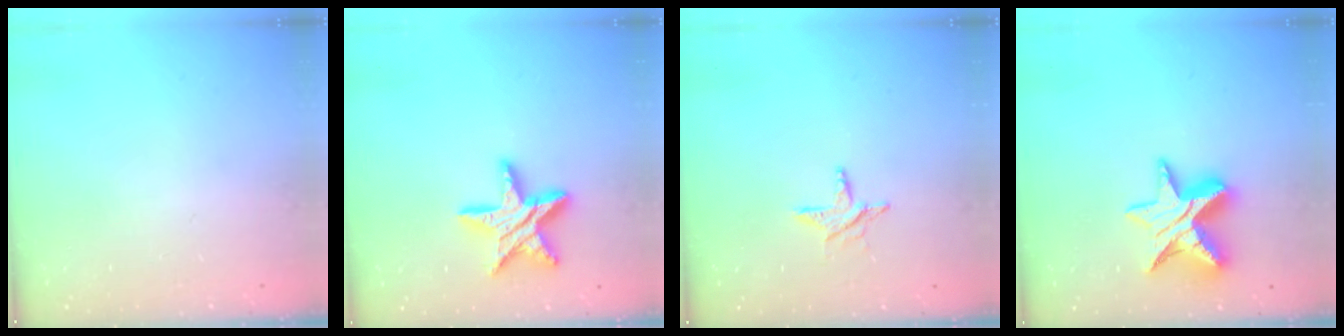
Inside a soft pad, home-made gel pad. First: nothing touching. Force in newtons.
{"total": 15.8, "press": 15.7, "slide": 1.4}
{"total": 5.7, "press": 5.7, "slide": 0.4}
{"total": 13.5, "press": 13.4, "slide": 1.1}